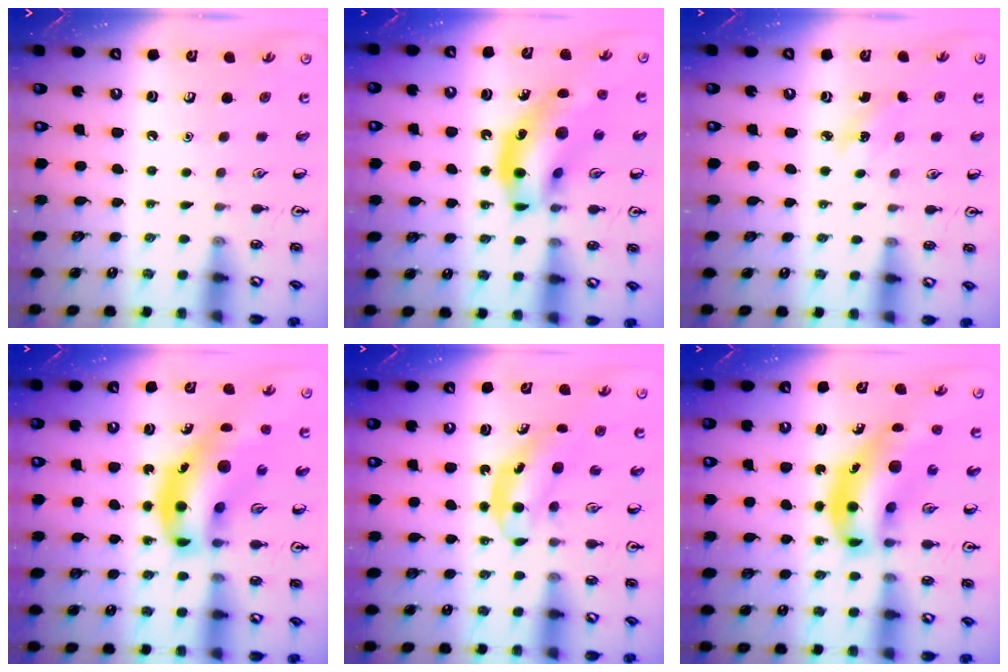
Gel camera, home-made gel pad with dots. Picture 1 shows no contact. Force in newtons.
{"total": 16.5, "press": 15.9, "slide": 4.5}
{"total": 2.1, "press": 2.0, "slide": 0.8}
{"total": 14.2, "press": 13.6, "slide": 3.8}
{"total": 5.0, "press": 5.0, "slide": 0.6}
{"total": 13.0, "press": 12.4, "slide": 3.9}